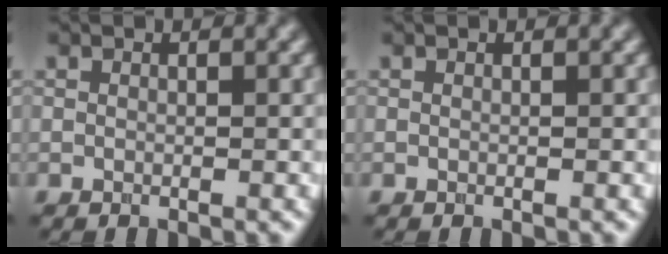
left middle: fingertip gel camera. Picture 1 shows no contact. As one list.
[{"total": 0.0}]